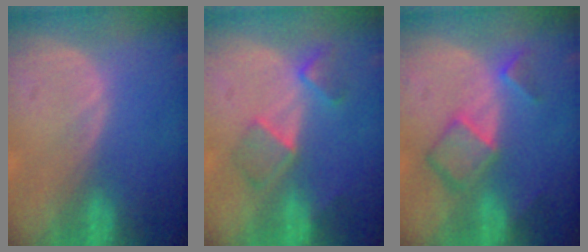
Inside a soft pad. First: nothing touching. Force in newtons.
{"total": 5.6, "press": 5.1, "slide": 2.2}
{"total": 6.9, "press": 5.9, "slide": 3.6}